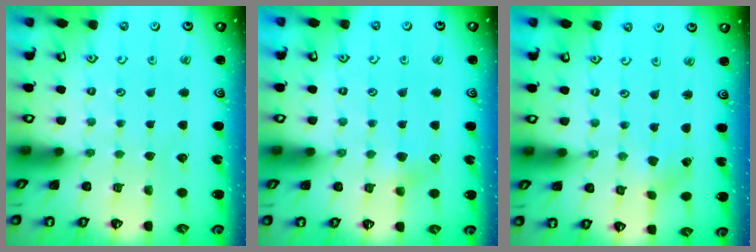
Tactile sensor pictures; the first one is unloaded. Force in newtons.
{"total": 2.9, "press": 2.9, "slide": 0.3}
{"total": 0.0}